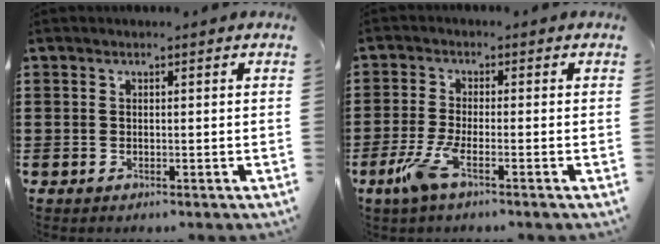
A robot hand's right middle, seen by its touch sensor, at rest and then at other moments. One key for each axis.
{"total": 5.3, "fx": -2.5, "fy": 0.8, "fz": 4.6, "tx": -0.117, "ty": -0.023, "tz": -0.053}